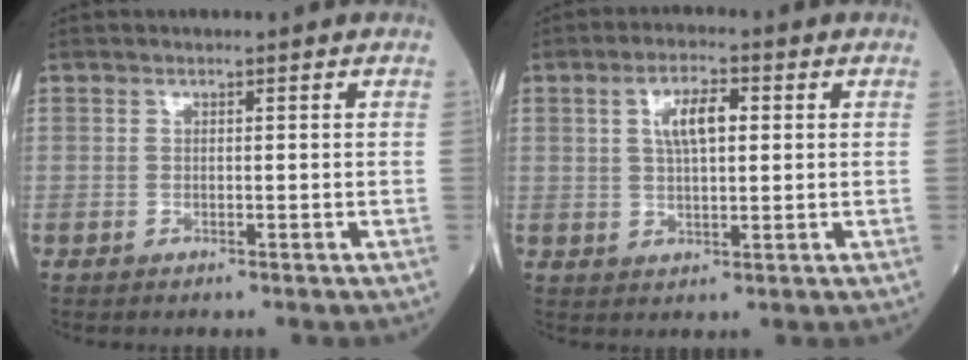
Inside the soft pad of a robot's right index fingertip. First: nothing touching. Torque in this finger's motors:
{"motor_torque": [0.20, 0.01, 0.12, 0.06]}